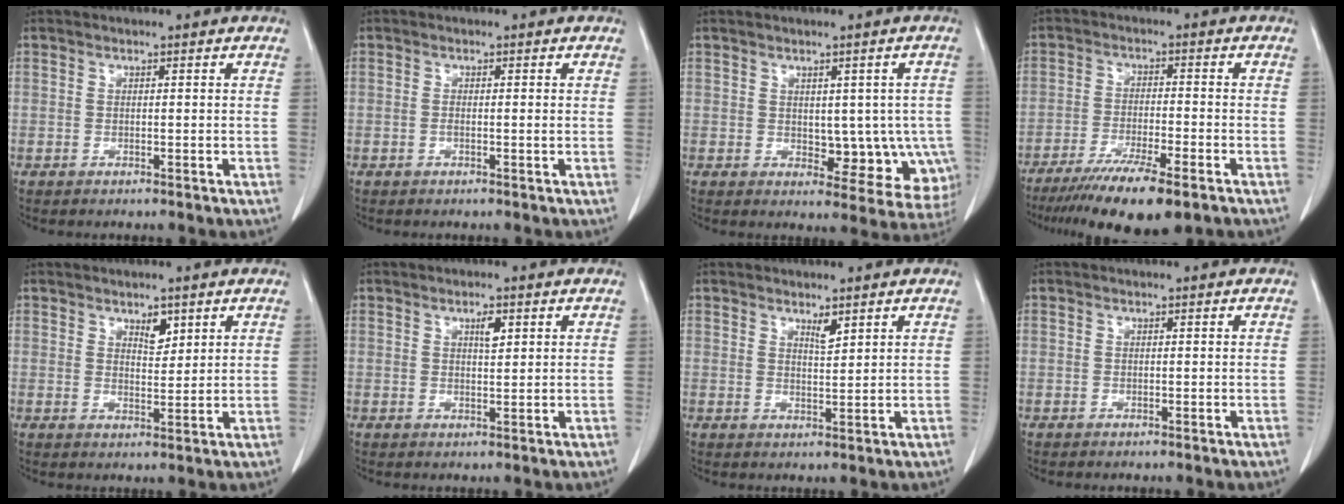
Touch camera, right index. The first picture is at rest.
{"total": 1.0, "force": [-0.2, 0.1, 1.0], "torque": [-0.016, -0.001, -0.002]}
{"total": 9.0, "force": [-1.4, 5.4, 7.1], "torque": [-0.057, 0.010, -0.005]}
{"total": 12.1, "force": [-8.7, 1.3, 8.3], "torque": [-0.135, -0.030, -0.139]}
{"total": 2.7, "force": [1.8, 1.2, 1.7], "torque": [-0.026, -0.006, 0.033]}
{"total": 2.1, "force": [1.0, 0.6, 1.7], "torque": [-0.030, -0.002, 0.016]}
{"total": 2.0, "force": [1.5, 0.4, 1.3], "torque": [-0.025, -0.006, 0.029]}
{"total": 0.0}